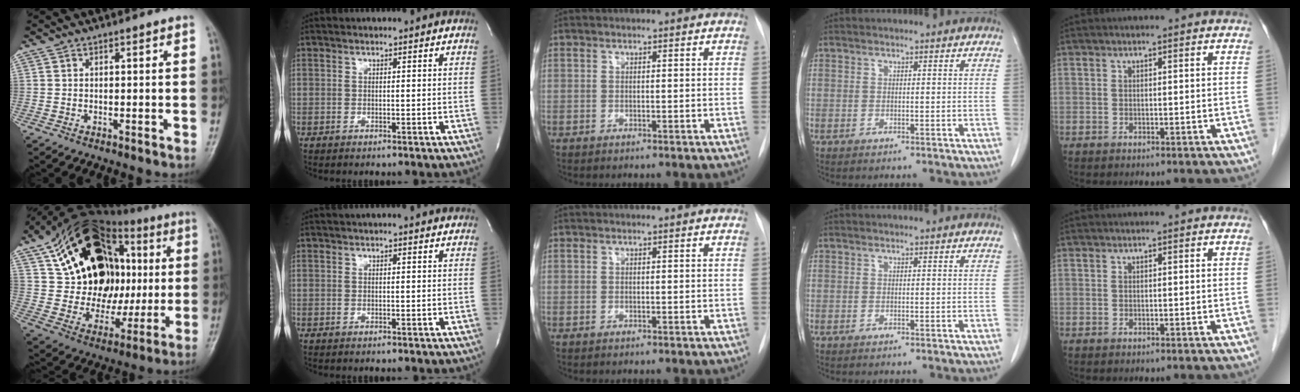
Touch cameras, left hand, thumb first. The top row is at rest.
{"thumb": {"total": 26.9, "force": [5.2, 18.4, 18.9], "torque": [-0.261, 0.025, 0.094]}, "index": {"total": 4.3, "force": [3.9, 0.3, 1.7], "torque": [-0.025, 0.021, 0.040]}}